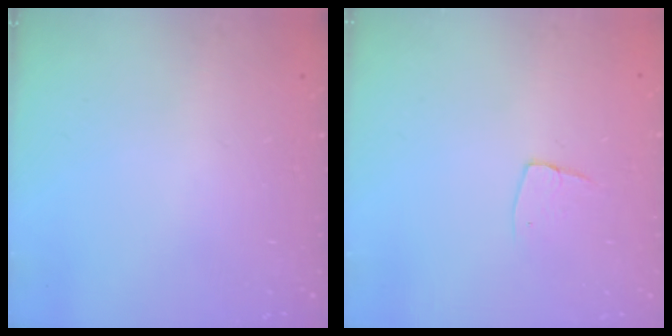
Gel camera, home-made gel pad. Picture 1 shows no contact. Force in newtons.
{"total": 4.8, "press": 4.8, "slide": 0.3}